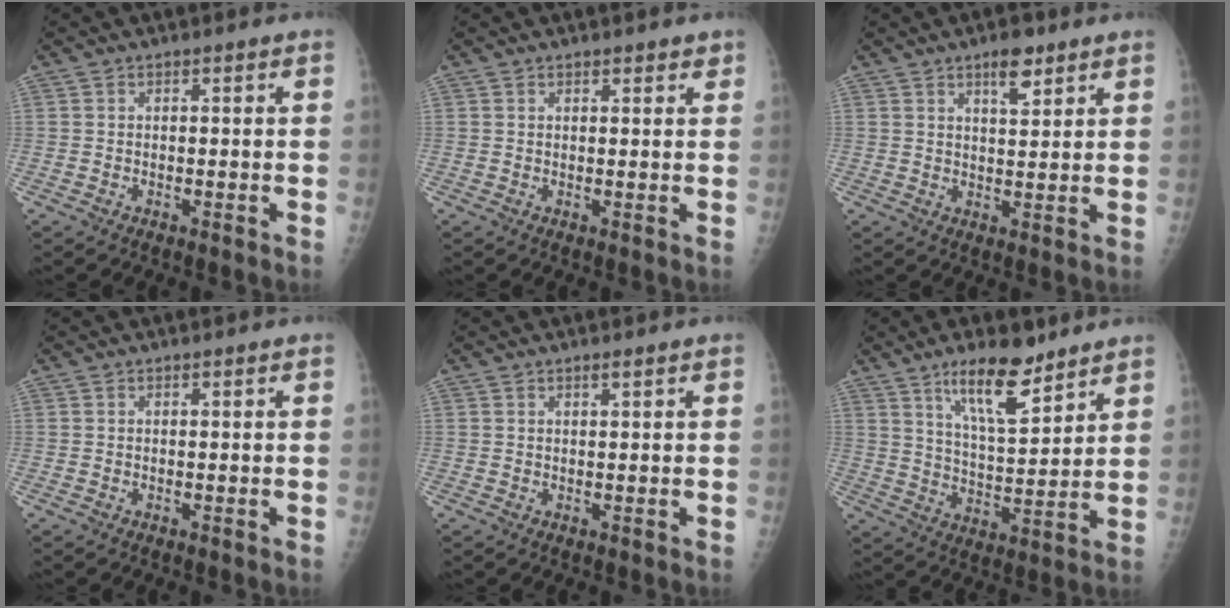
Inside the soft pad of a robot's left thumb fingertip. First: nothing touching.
{"total": 1.7, "force": [1.3, 0.7, 0.8], "torque": [0.001, -0.004, 0.014]}
{"total": 5.1, "force": [3.3, 1.9, 3.4], "torque": [-0.040, -0.020, 0.051]}
{"total": 0.0}
{"total": 0.7, "force": [0.5, 0.0, 0.5], "torque": [-0.008, -0.002, 0.009]}
{"total": 12.3, "force": [8.4, 3.9, 8.2], "torque": [-0.118, -0.057, 0.147]}